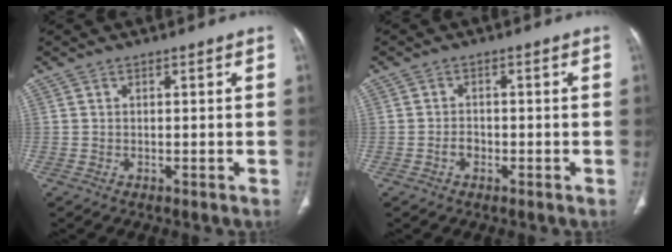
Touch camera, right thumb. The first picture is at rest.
{"total": 1.8, "force": [-0.8, 1.3, 0.9], "torque": [-0.012, 0.009, -0.016]}